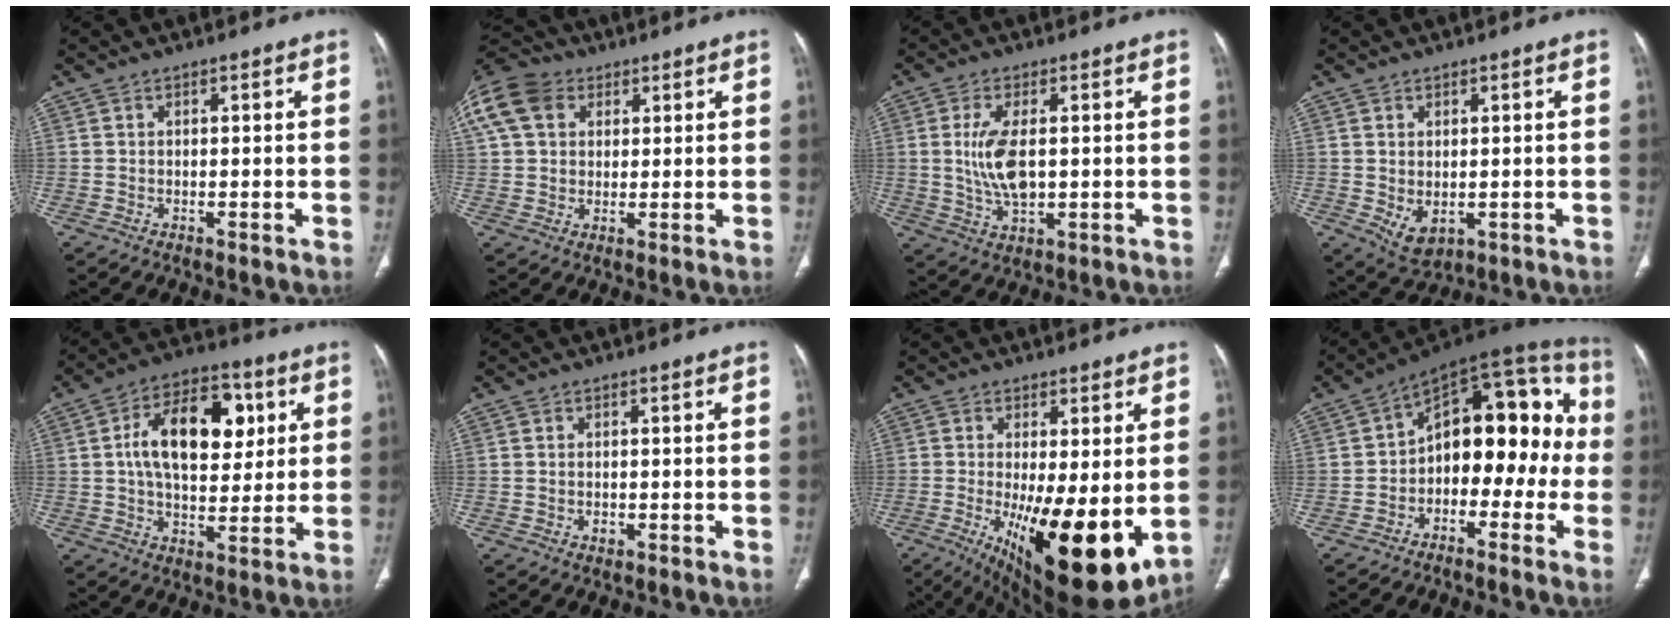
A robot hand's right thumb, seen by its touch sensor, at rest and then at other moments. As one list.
[{"total": 15.1, "force": [5.8, 11.3, 8.2], "torque": [-0.177, 0.029, 0.101]}, {"total": 8.5, "force": [0.5, 4.0, 7.5], "torque": [-0.158, -0.009, 0.015]}, {"total": 5.0, "force": [-0.6, 3.3, 3.8], "torque": [-0.059, -0.009, 0.008]}, {"total": 17.0, "force": [3.7, 9.8, 13.4], "torque": [-0.184, 0.005, 0.056]}, {"total": 1.3, "force": [-0.4, 1.0, 0.8], "torque": [-0.011, 0.004, -0.004]}, {"total": 18.4, "force": [-3.5, 6.1, 17.0], "torque": [-0.241, -0.038, -0.032]}, {"total": 17.9, "force": [-2.0, 10.8, 14.1], "torque": [-0.138, 0.063, -0.046]}]